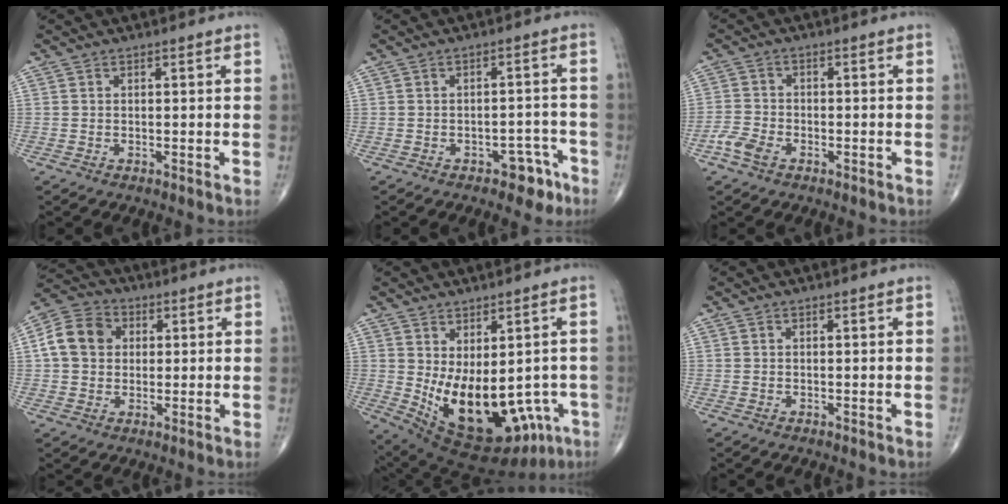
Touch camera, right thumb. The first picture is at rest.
{"total": 5.1, "force": [-3.2, 2.9, 2.7], "torque": [-0.012, 0.034, -0.037]}
{"total": 4.1, "force": [-2.3, 2.5, 2.3], "torque": [-0.052, 0.011, -0.047]}
{"total": 9.5, "force": [1.6, 7.8, 5.2], "torque": [-0.081, 0.016, 0.018]}
{"total": 20.0, "force": [-4.7, 10.9, 16.1], "torque": [-0.232, -0.014, -0.035]}
{"total": 0.0}